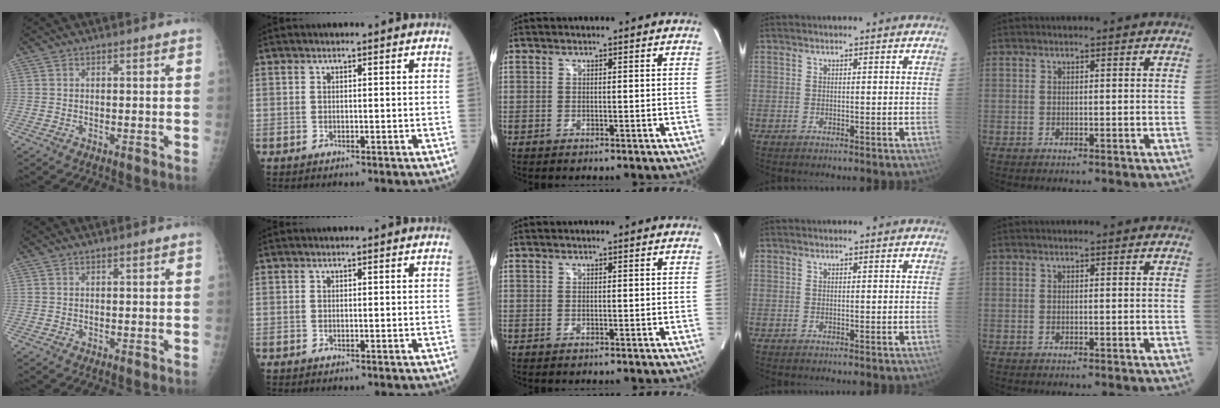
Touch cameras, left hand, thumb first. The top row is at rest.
{}